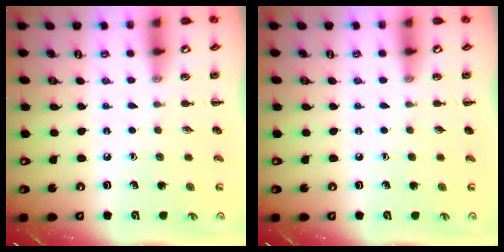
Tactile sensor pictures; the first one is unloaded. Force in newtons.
{"total": 0.0}